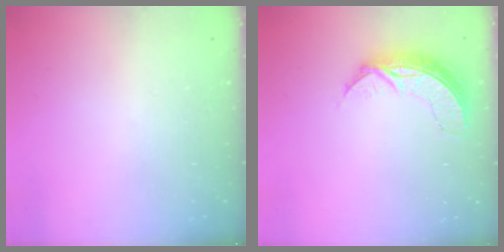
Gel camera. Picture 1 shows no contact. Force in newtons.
{"total": 7.2, "press": 7.2, "slide": 0.5}